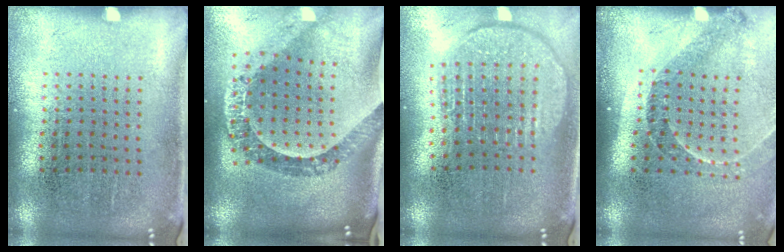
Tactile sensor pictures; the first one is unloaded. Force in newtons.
{"total": 2.2, "press": 1.8, "slide": 1.3}
{"total": 1.8, "press": 1.6, "slide": 1.0}
{"total": 1.4, "press": 1.3, "slide": 0.7}